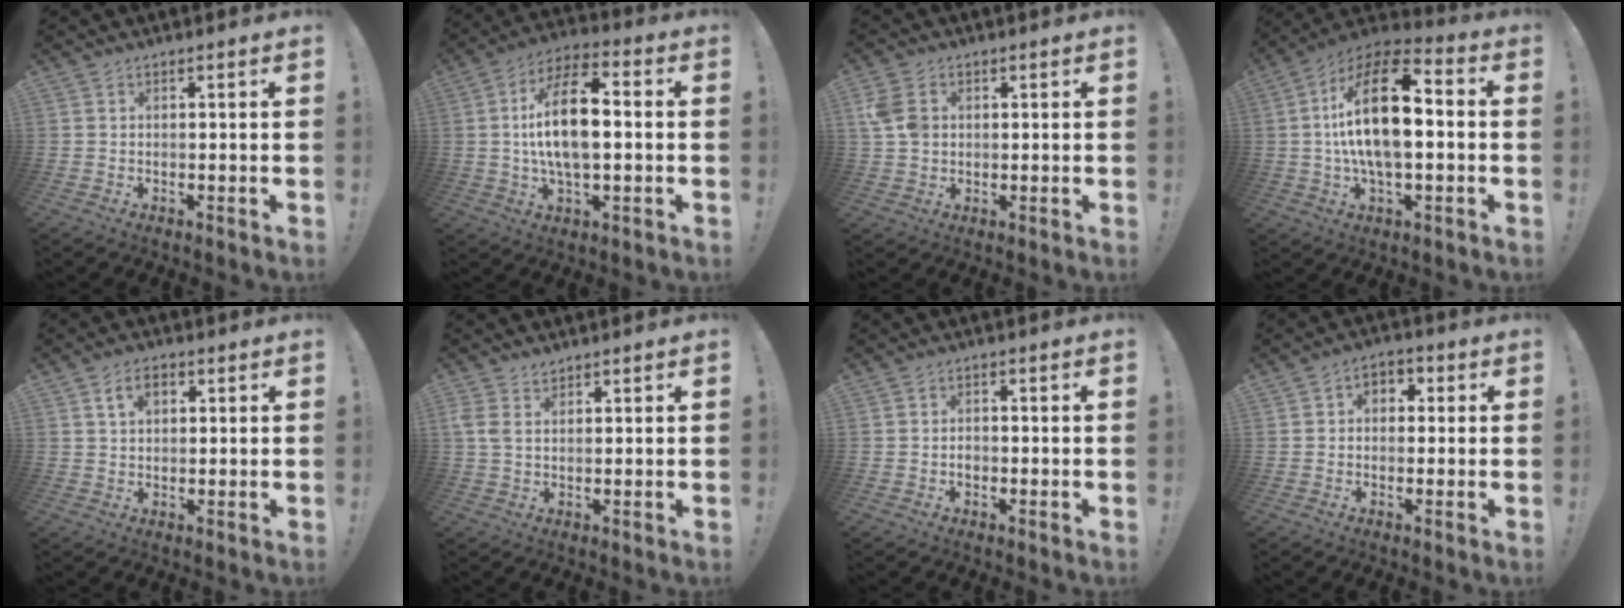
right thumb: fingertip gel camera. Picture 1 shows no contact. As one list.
[{"total": 15.4, "force": [0.4, 7.0, 13.8], "torque": [-0.234, 0.004, 0.000]}, {"total": 6.6, "force": [1.2, 5.3, 3.8], "torque": [-0.075, 0.008, 0.024]}, {"total": 19.8, "force": [1.0, 8.8, 17.8], "torque": [-0.315, -0.001, 0.010]}, {"total": 5.6, "force": [2.1, 3.5, 3.9], "torque": [-0.063, 0.005, 0.037]}, {"total": 2.7, "force": [1.6, 1.4, 1.7], "torque": [-0.030, -0.005, 0.030]}, {"total": 1.6, "force": [-0.8, 1.2, 0.8], "torque": [-0.005, 0.000, -0.016]}, {"total": 3.9, "force": [-0.5, 3.3, 1.9], "torque": [-0.027, 0.011, -0.011]}]